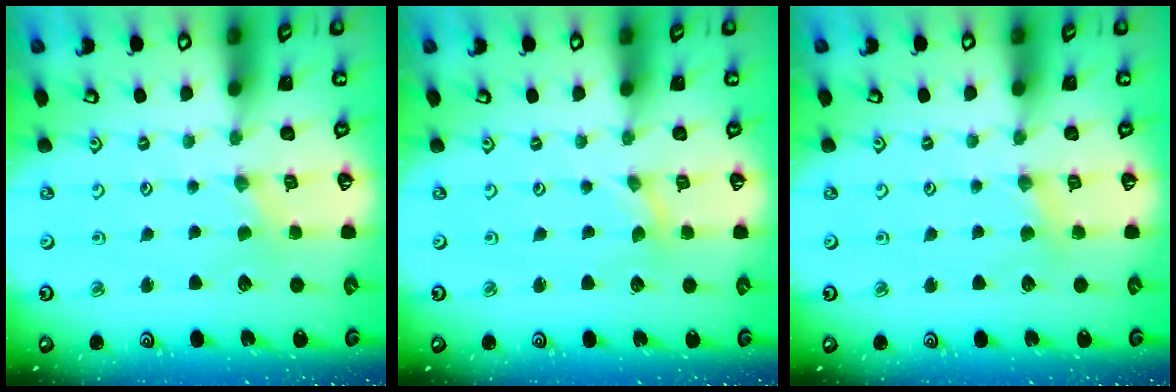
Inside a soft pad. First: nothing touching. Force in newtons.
{"total": 0.0}
{"total": 3.3, "press": 3.2, "slide": 0.6}